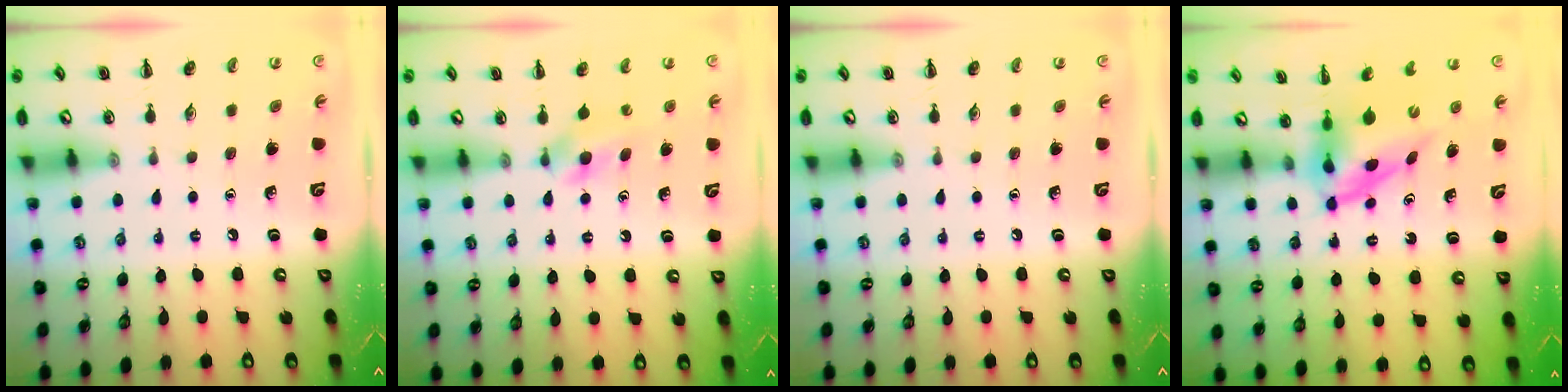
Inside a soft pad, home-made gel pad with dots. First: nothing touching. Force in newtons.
{"total": 4.5, "press": 4.2, "slide": 1.5}
{"total": 0.0}
{"total": 3.9, "press": 3.8, "slide": 0.6}